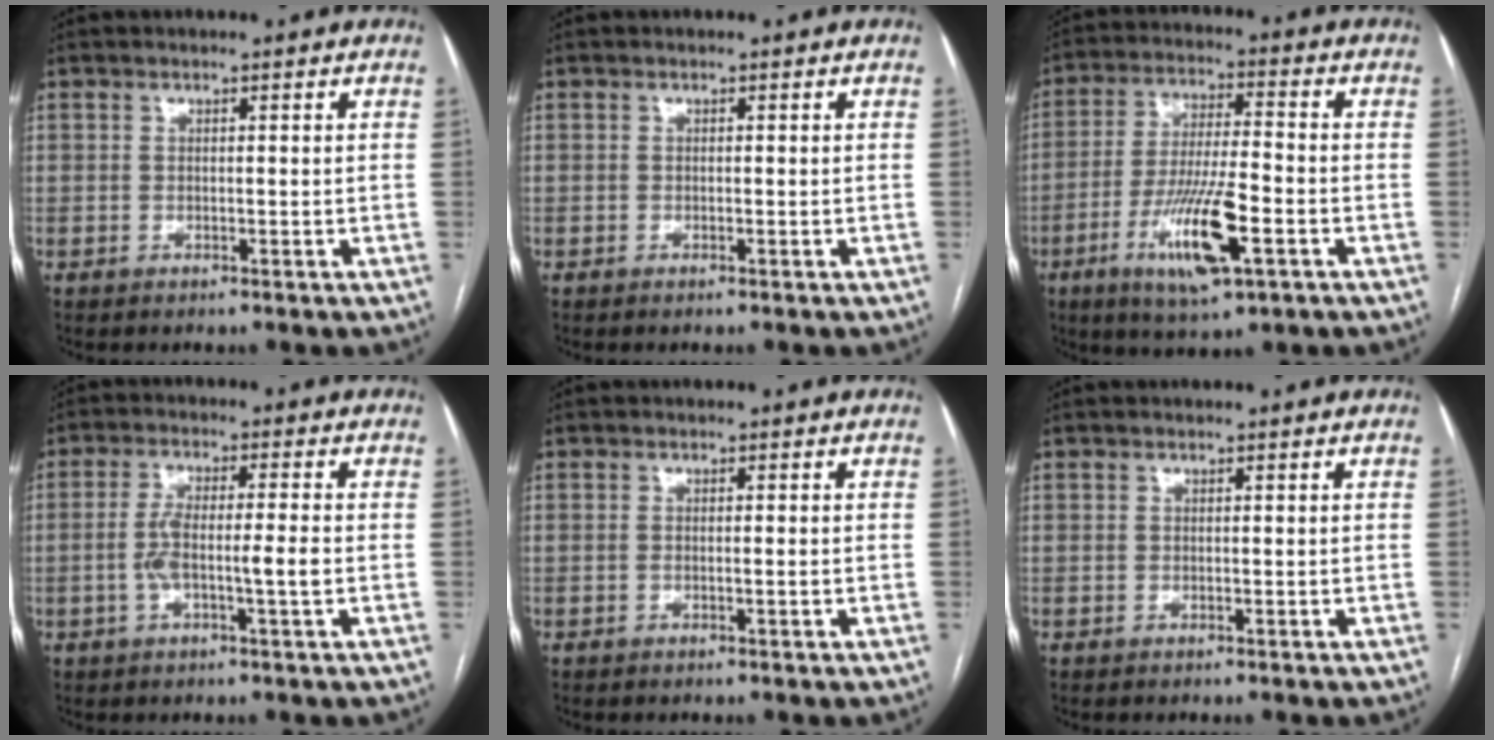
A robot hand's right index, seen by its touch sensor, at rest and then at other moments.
{"total": 0.0}
{"total": 12.7, "force": [-5.2, 2.0, 11.4], "torque": [-0.221, -0.015, -0.089]}
{"total": 5.9, "force": [-1.3, 0.5, 5.7], "torque": [-0.118, 0.013, -0.021]}
{"total": 0.8, "force": [-0.3, 0.0, 0.7], "torque": [-0.013, 0.001, -0.003]}
{"total": 0.0}